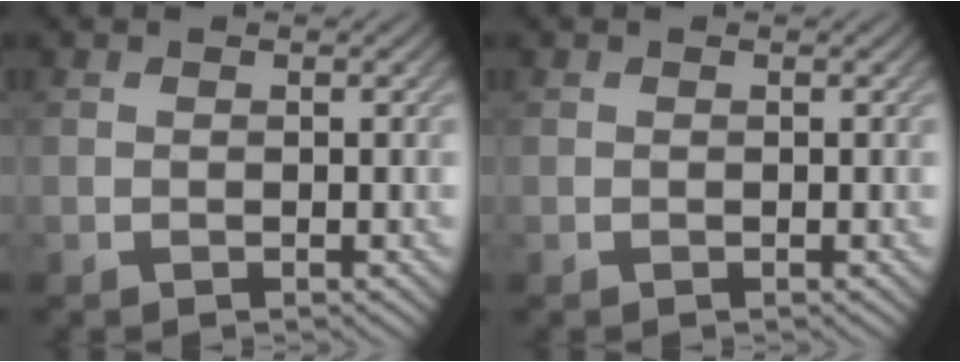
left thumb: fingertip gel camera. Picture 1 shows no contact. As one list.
[{"total": 0.0}]